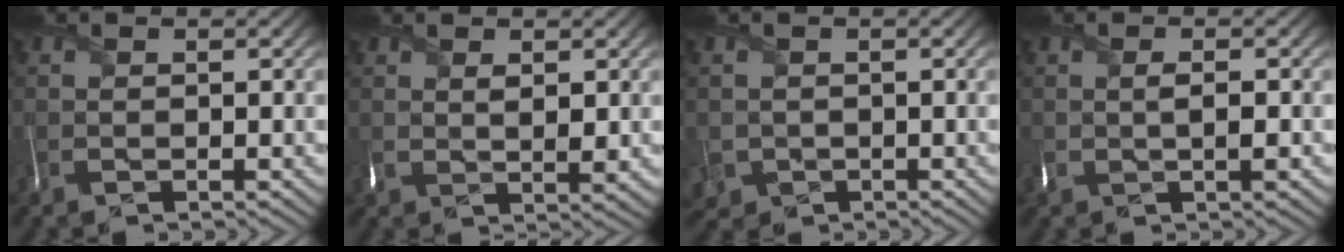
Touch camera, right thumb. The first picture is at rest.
{"total": 2.4, "force": [1.5, 1.1, 1.6], "torque": [-0.029, -0.004, 0.032]}
{"total": 1.8, "force": [-0.2, 1.8, -0.4], "torque": [0.004, -0.006, -0.004]}
{"total": 1.8, "force": [0.4, 0.5, 1.7], "torque": [-0.034, 0.002, 0.004]}